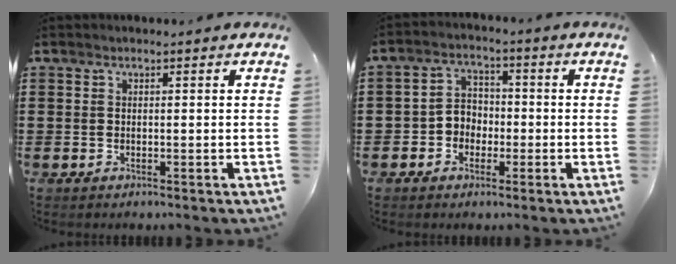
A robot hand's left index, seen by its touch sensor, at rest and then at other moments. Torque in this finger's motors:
{"motor_torque": [0.13, 0.29, 0.23, 0.02]}